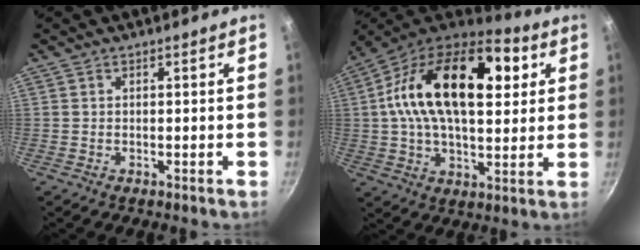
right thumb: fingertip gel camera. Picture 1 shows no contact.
{"total": 25.9, "force": [6.3, 14.6, 20.4], "torque": [-0.328, 0.011, 0.082]}